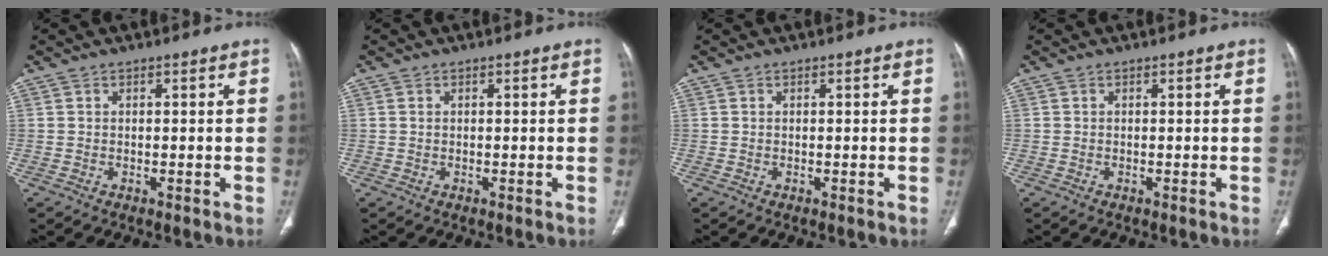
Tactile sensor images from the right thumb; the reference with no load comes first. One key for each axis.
{"total": 0.0}
{"total": 0.0}
{"total": 0.0}